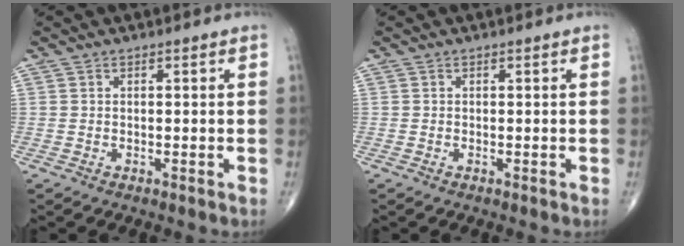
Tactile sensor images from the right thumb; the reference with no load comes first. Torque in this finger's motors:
{"motor_torque": [-0.03, -0.06, -0.23, -0.16, 0.04]}